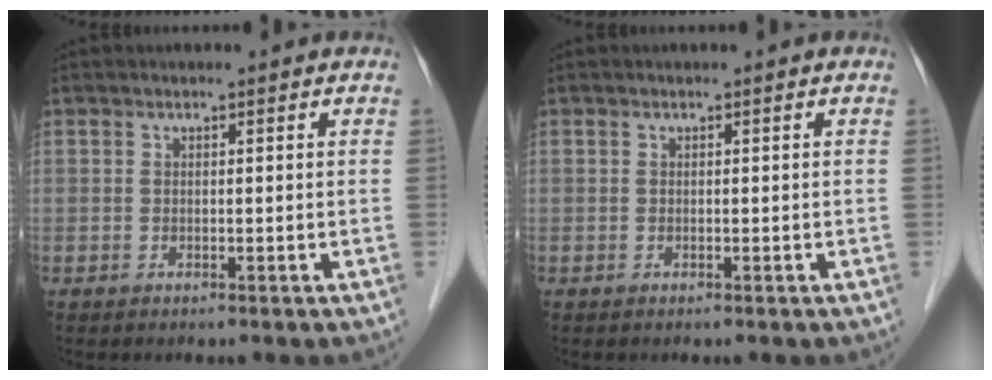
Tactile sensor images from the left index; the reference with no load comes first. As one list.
[{"total": 0.0}]